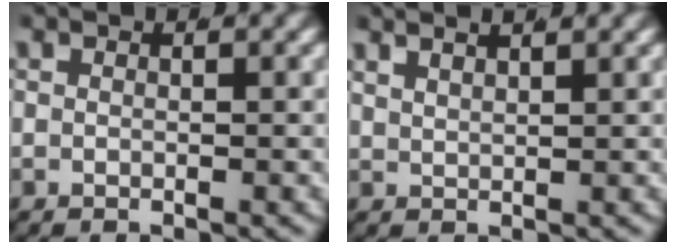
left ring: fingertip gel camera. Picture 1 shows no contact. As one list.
[{"total": 3.2, "force": [3.0, 0.4, 1.1], "torque": [-0.016, 0.009, 0.052]}]